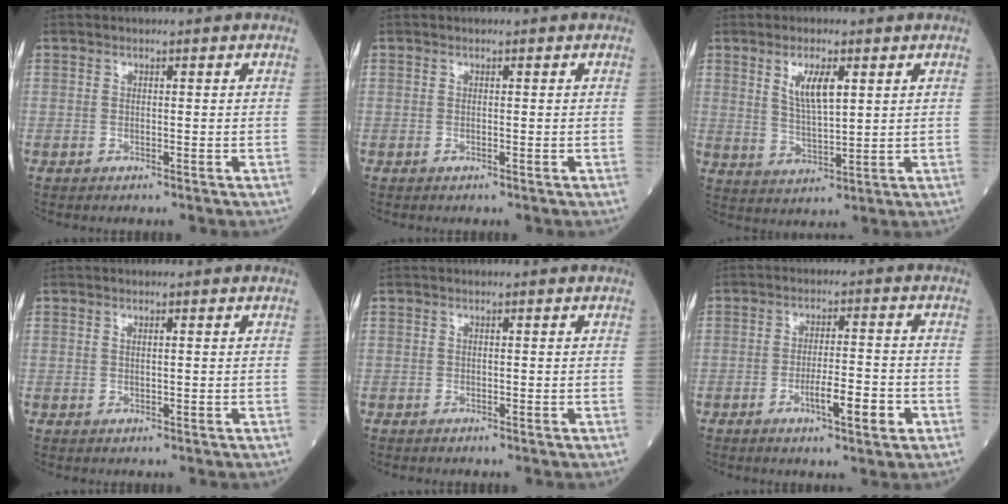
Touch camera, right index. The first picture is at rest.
{"total": 0.0}
{"total": 6.2, "force": [2.6, 1.6, 5.4], "torque": [-0.104, -0.003, 0.052]}
{"total": 0.6, "force": [0.3, 0.0, 0.5], "torque": [-0.013, 0.001, 0.005]}
{"total": 0.0}
{"total": 6.4, "force": [-2.5, 0.9, 5.8], "torque": [-0.095, -0.004, -0.038]}